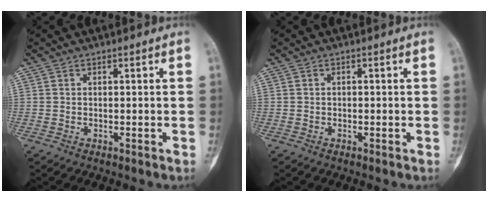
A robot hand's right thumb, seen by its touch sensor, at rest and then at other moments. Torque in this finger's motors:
{"motor_torque": [-0.03, -0.20, -0.14, -0.02, -0.06]}